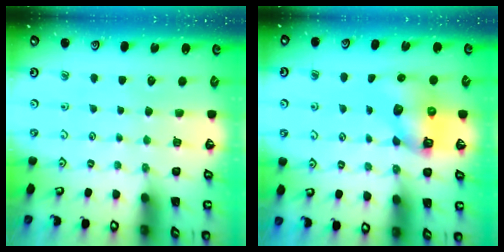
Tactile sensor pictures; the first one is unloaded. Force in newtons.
{"total": 8.4, "press": 8.4, "slide": 0.9}